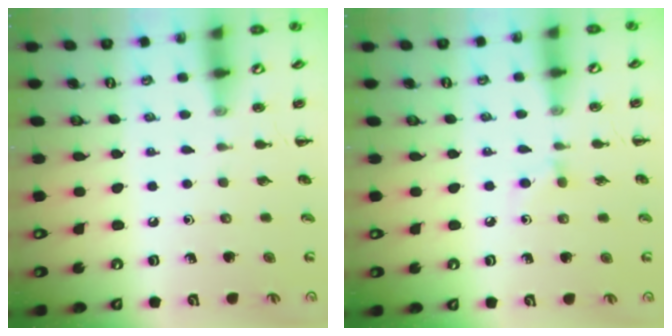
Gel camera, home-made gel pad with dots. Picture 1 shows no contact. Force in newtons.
{"total": 4.2, "press": 3.9, "slide": 1.7}